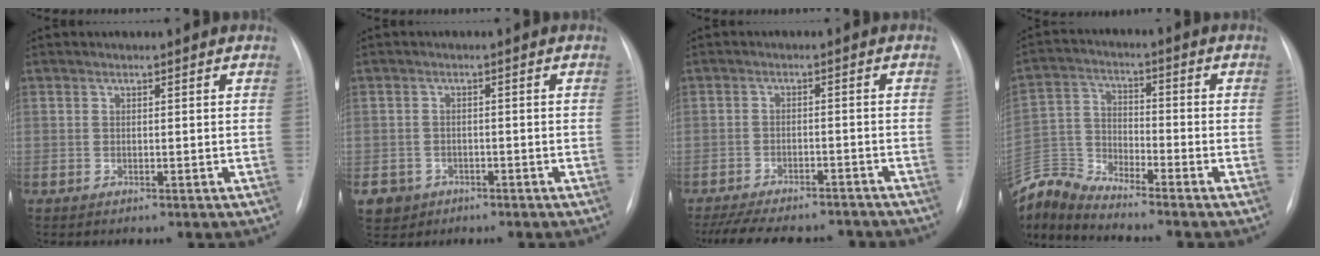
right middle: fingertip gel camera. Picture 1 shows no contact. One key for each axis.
{"total": 4.6, "fx": -2.5, "fy": 3.9, "fz": 0.5, "tx": -0.012, "ty": 0.006, "tz": -0.037}
{"total": 15.5, "fx": -13.6, "fy": 4.4, "fz": 5.8, "tx": -0.129, "ty": -0.004, "tz": -0.184}
{"total": 9.5, "fx": -9.5, "fy": -0.8, "fz": 0.5, "tx": -0.028, "ty": 0.013, "tz": -0.192}